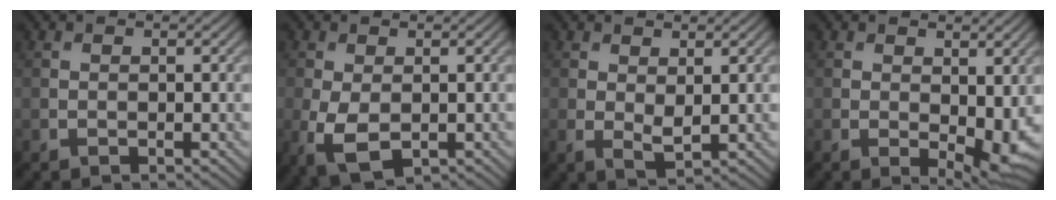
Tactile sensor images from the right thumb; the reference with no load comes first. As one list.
[{"total": 5.3, "force": [-1.4, 3.0, 4.1], "torque": [-0.111, -0.020, -0.021]}, {"total": 2.3, "force": [0.8, 0.9, 1.9], "torque": [-0.041, -0.007, 0.019]}, {"total": 5.5, "force": [-0.1, 2.7, 4.8], "torque": [-0.073, -0.013, 0.006]}]